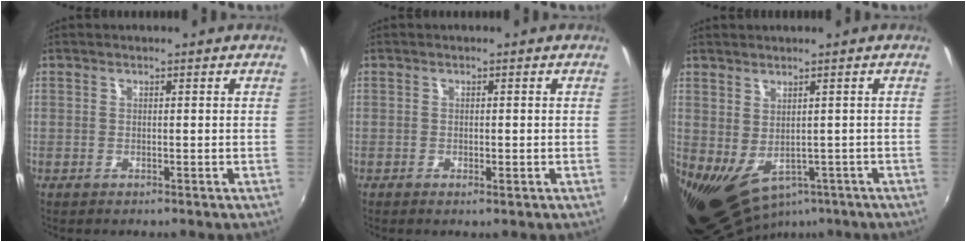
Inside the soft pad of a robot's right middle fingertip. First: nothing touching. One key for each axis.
{"total": 0.5, "fx": -0.1, "fy": 0.0, "fz": 0.5, "tx": -0.008, "ty": -0.003, "tz": -0.003}
{"total": 1.3, "fx": -0.4, "fy": 0.8, "fz": 1.0, "tx": -0.018, "ty": -0.004, "tz": -0.005}